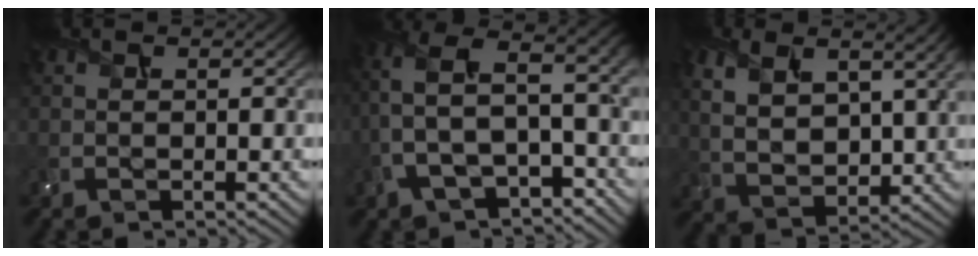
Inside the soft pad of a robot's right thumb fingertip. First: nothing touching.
{"total": 10.5, "force": [-1.2, 5.5, 8.9], "torque": [-0.217, 0.006, -0.021]}
{"total": 8.8, "force": [3.5, 4.6, 6.6], "torque": [-0.164, 0.000, 0.073]}